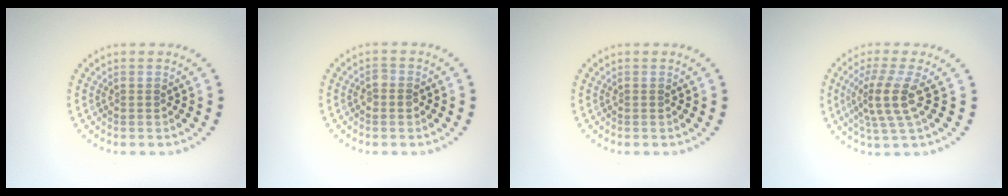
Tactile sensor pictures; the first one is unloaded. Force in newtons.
{"total": 1.1, "press": 1.0, "slide": 0.3}
{"total": 0.0}
{"total": 3.8, "press": 2.8, "slide": 2.5}